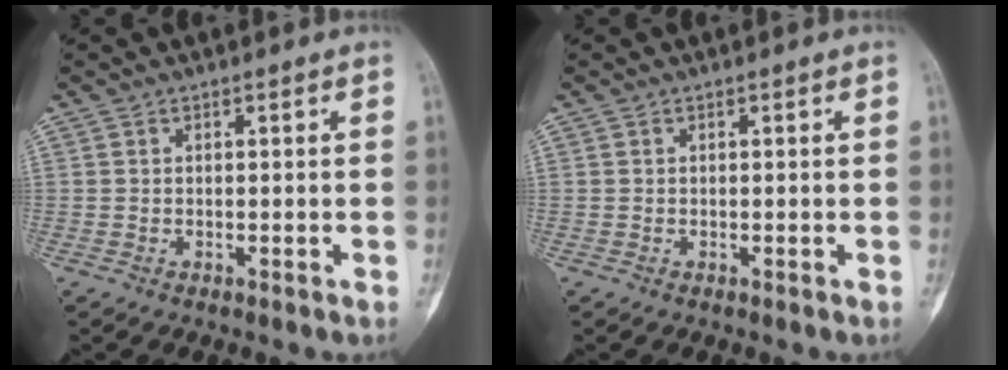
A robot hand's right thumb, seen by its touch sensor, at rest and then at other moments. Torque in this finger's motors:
{"motor_torque": [-0.20, -0.20, 0.11, 0.11, 0.00]}